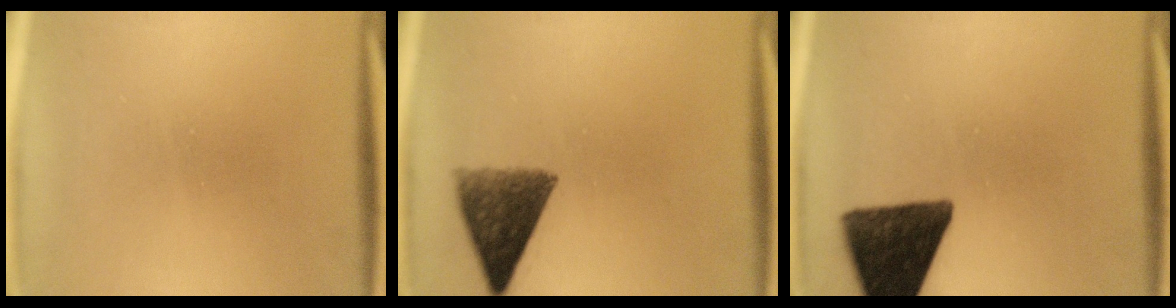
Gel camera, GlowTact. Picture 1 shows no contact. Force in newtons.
{"total": 9.0}
{"total": 14.4}